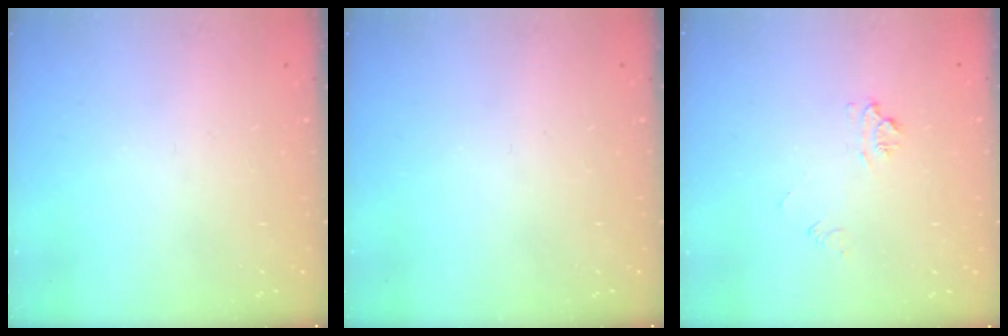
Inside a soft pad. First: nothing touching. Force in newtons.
{"total": 0.0}
{"total": 4.6, "press": 4.5, "slide": 0.6}